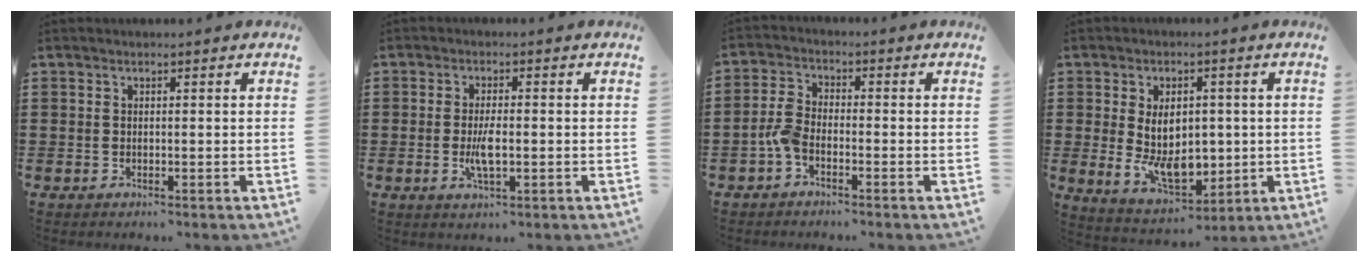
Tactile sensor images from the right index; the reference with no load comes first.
{"total": 4.2, "force": [-0.7, 1.3, 3.9], "torque": [-0.081, -0.003, -0.017]}
{"total": 3.8, "force": [-2.1, 1.8, 2.6], "torque": [-0.077, 0.000, -0.047]}
{"total": 9.2, "force": [0.0, 6.0, 7.0], "torque": [-0.118, 0.002, -0.004]}